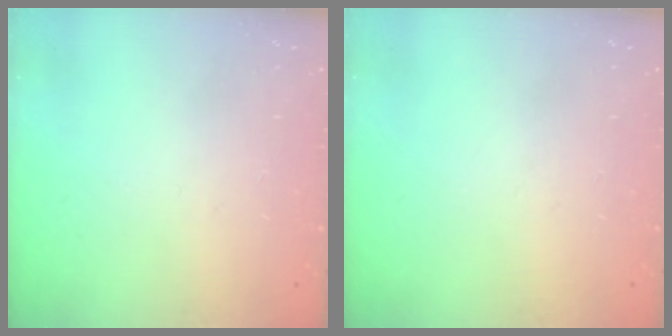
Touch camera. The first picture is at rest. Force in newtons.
{"total": 0.0}